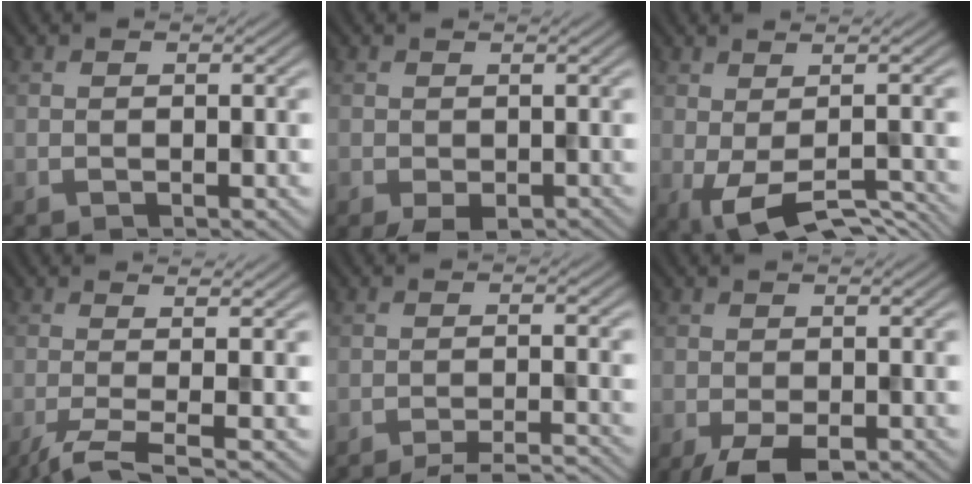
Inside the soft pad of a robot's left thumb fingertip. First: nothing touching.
{"total": 3.4, "force": [-2.0, 1.9, 2.0], "torque": [-0.040, -0.011, -0.036]}
{"total": 7.0, "force": [-2.5, 2.0, 6.3], "torque": [-0.099, -0.004, -0.036]}
{"total": 5.3, "force": [-1.7, 0.9, 4.9], "torque": [-0.073, -0.002, -0.045]}
{"total": 5.9, "force": [-5.2, 0.7, 2.8], "torque": [-0.048, 0.004, -0.079]}
{"total": 5.3, "force": [-3.2, 2.5, 3.4], "torque": [-0.059, -0.017, -0.051]}